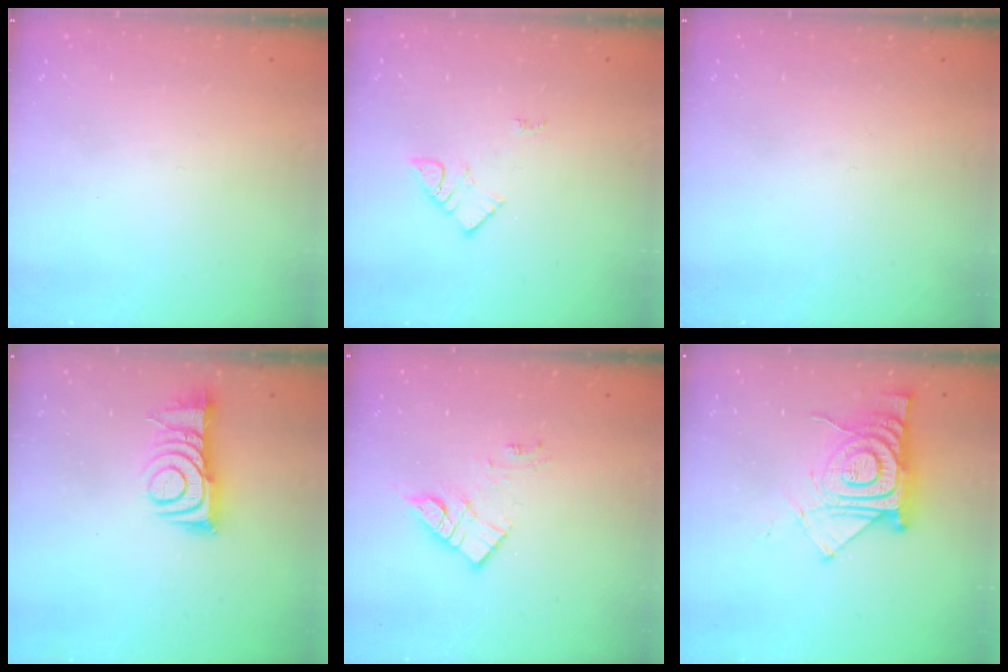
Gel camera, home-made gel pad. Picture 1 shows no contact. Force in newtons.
{"total": 3.5, "press": 3.5, "slide": 0.4}
{"total": 0.0}
{"total": 11.7, "press": 11.7, "slide": 1.0}
{"total": 11.5, "press": 11.5, "slide": 0.6}
{"total": 15.5, "press": 15.4, "slide": 1.2}